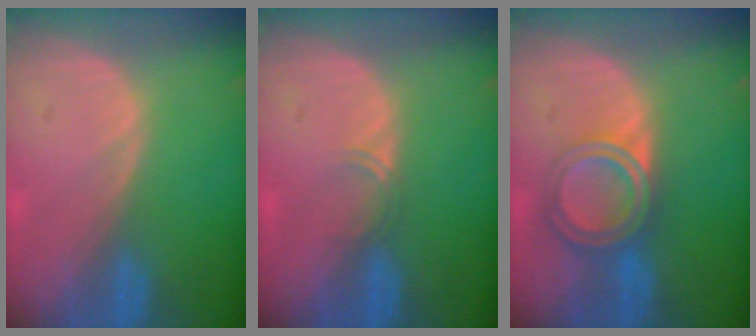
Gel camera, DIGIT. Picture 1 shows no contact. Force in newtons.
{"total": 1.4, "press": 1.1, "slide": 0.9}
{"total": 6.4, "press": 5.4, "slide": 3.4}